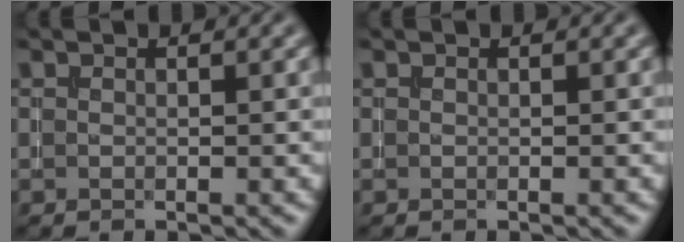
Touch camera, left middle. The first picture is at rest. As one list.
[{"total": 0.0}]